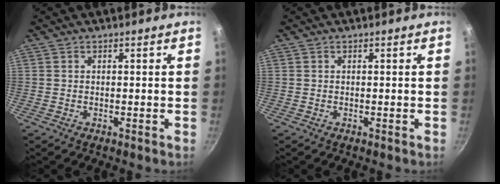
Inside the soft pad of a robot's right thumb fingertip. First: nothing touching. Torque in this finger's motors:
{"motor_torque": [-0.23, -0.03, -0.14, -0.29, 0.01]}